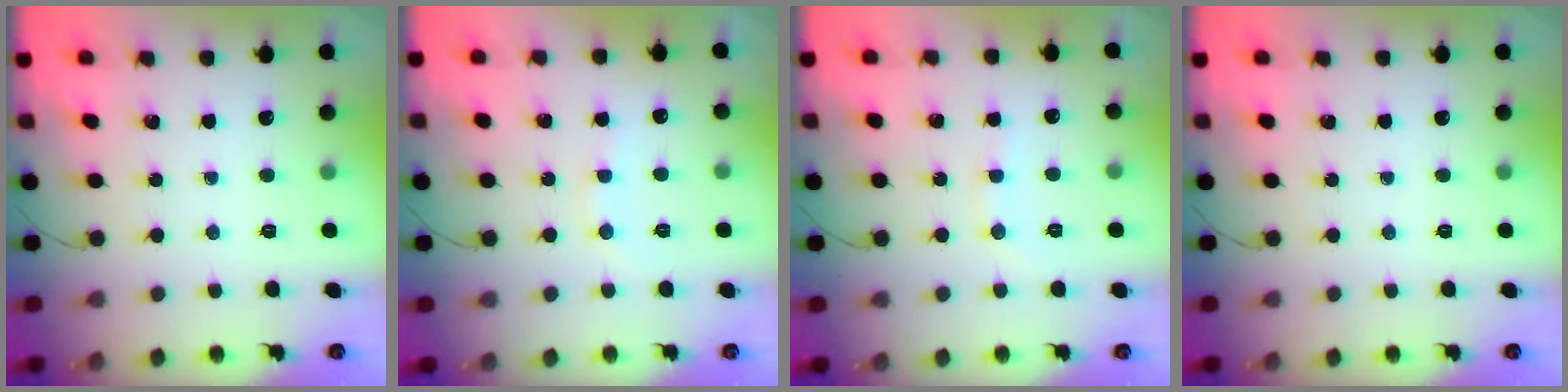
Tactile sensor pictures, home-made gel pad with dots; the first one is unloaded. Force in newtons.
{"total": 7.4, "press": 7.3, "slide": 1.3}
{"total": 7.4, "press": 7.3, "slide": 1.1}
{"total": 0.0}